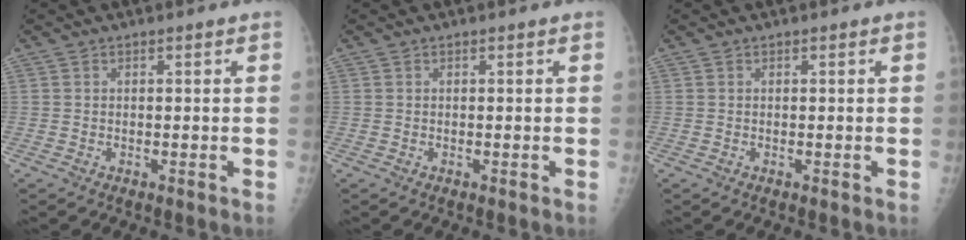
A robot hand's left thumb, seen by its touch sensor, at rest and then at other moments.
{"total": 0.0}
{"total": 0.0}